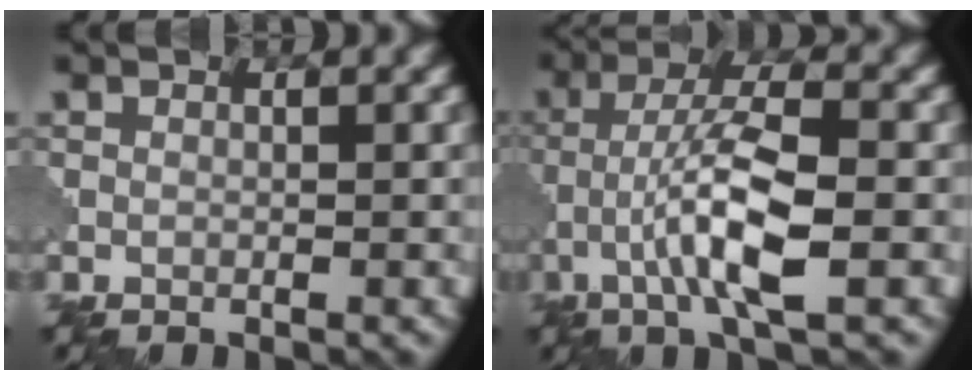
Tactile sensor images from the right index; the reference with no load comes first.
{"total": 7.0, "force": [-2.0, 1.4, 6.6], "torque": [-0.121, 0.013, -0.042]}